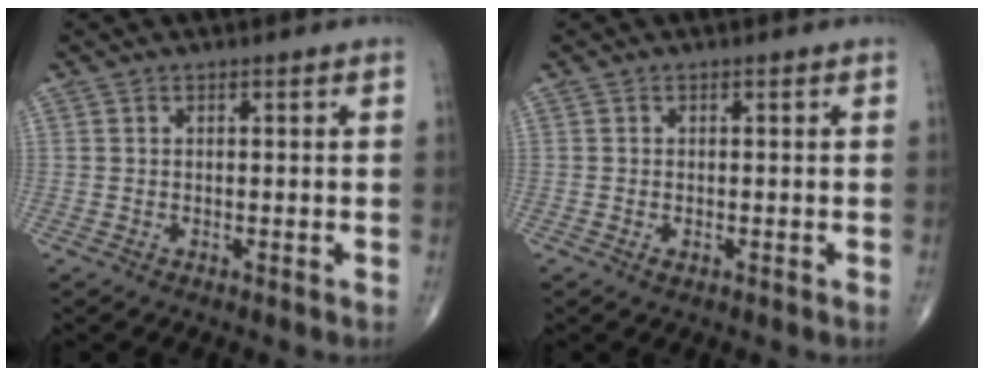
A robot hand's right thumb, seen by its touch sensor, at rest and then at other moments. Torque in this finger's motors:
{"motor_torque": [-0.22, 0.11, -0.01, 0.15, -0.06]}